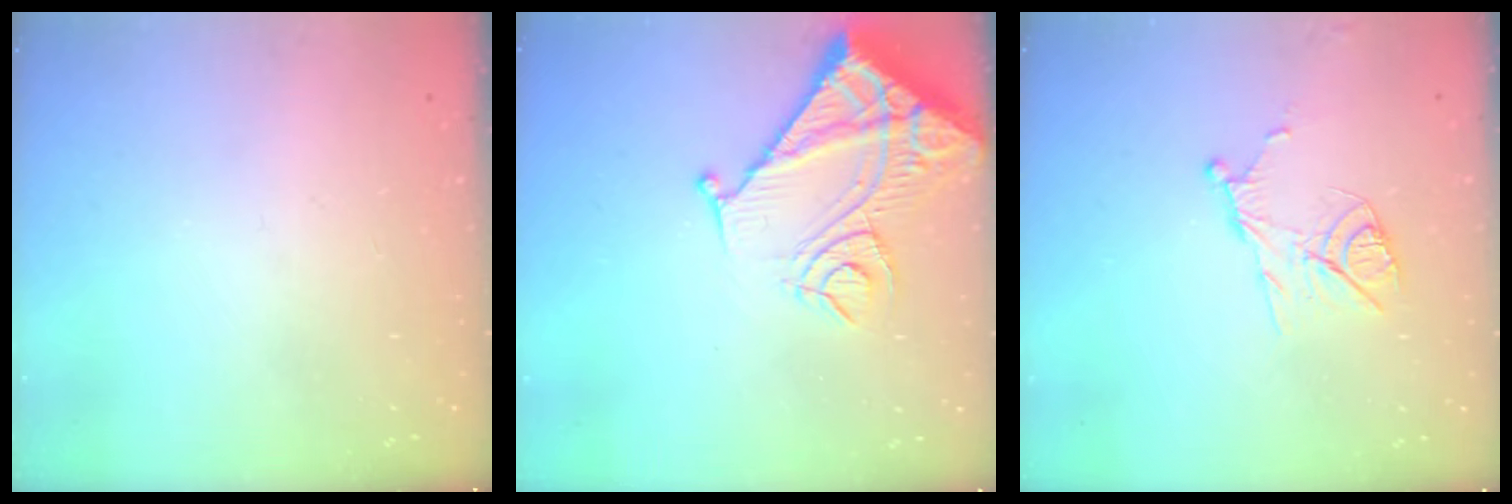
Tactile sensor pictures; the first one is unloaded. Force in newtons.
{"total": 16.5, "press": 16.4, "slide": 2.0}
{"total": 10.9, "press": 10.9, "slide": 0.4}